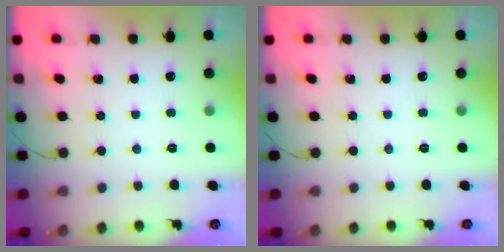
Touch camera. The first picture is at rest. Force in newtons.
{"total": 0.0}